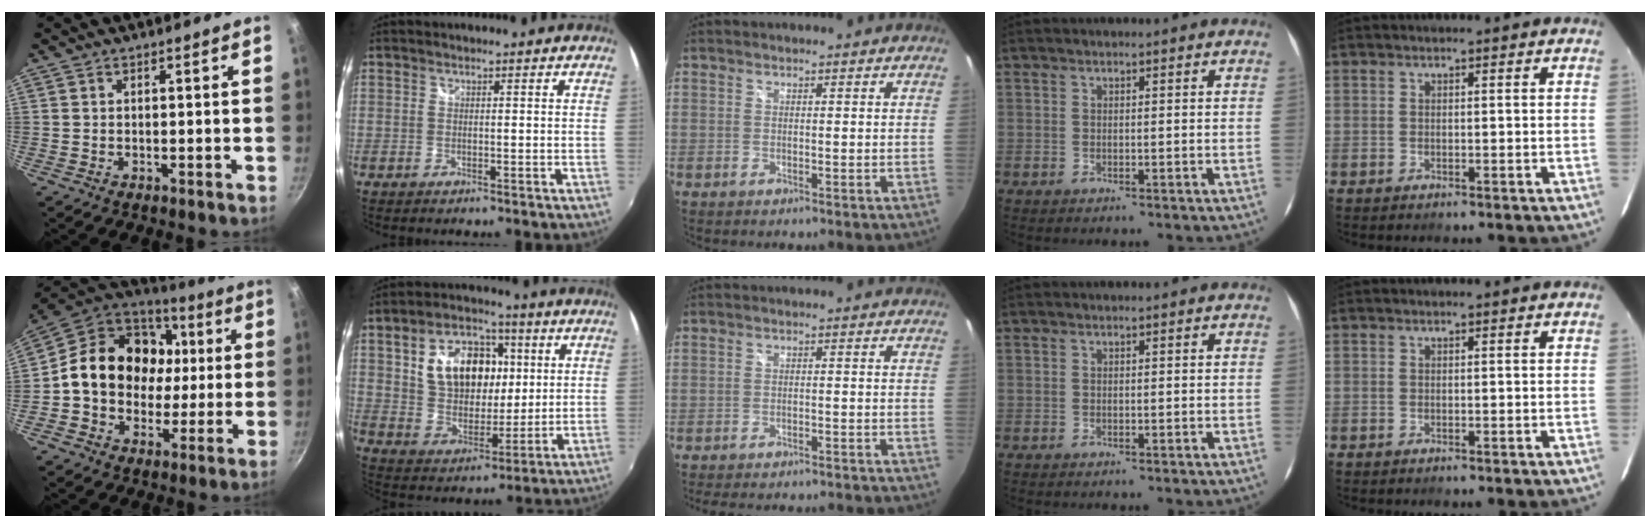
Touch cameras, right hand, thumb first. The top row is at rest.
{"thumb": {"total": 20.4, "force": [1.6, 16.8, 11.4], "torque": [-0.167, 0.032, 0.019]}, "index": {"total": 16.2, "force": [4.3, 10.8, 11.3], "torque": [-0.213, 0.027, 0.085]}, "middle": {"total": 14.5, "force": [-13.0, 2.8, 5.9], "torque": [-0.116, -0.018, -0.171]}}